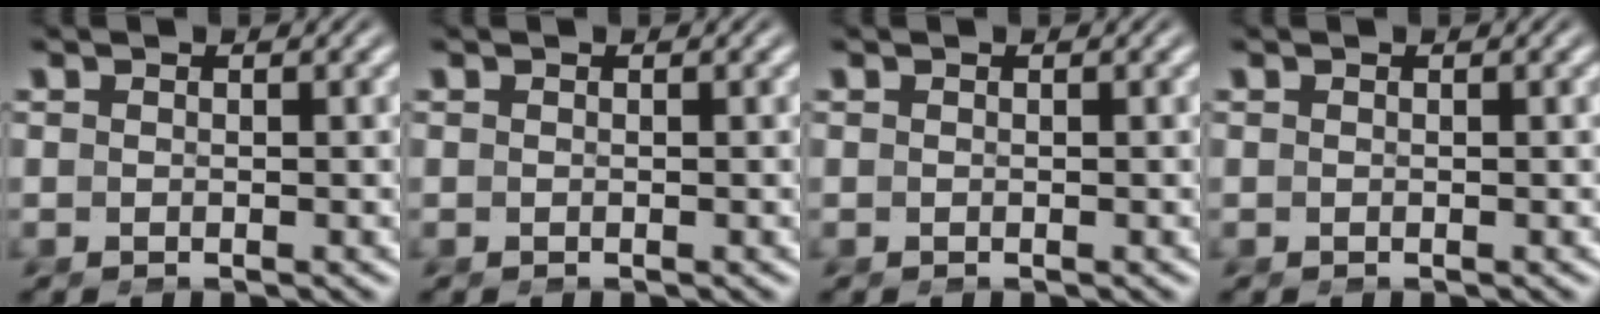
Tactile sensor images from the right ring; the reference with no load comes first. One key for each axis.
{"total": 0.0}
{"total": 0.0}
{"total": 0.0}